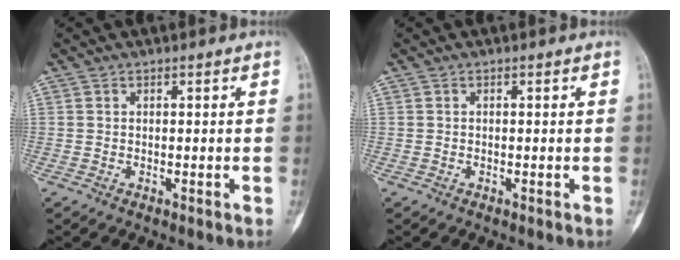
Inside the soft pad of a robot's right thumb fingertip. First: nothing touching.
{"total": 0.0}